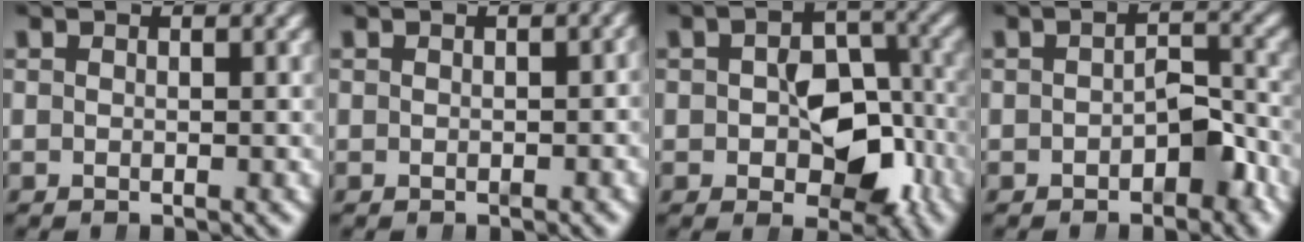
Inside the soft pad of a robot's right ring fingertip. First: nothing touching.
{"total": 0.7, "force": [-0.3, 0.4, 0.5], "torque": [-0.004, 0.001, -0.007]}
{"total": 6.3, "force": [-1.5, 4.3, 4.4], "torque": [-0.055, -0.017, -0.017]}
{"total": 2.5, "force": [-1.4, 1.1, 1.7], "torque": [-0.014, 0.000, -0.024]}